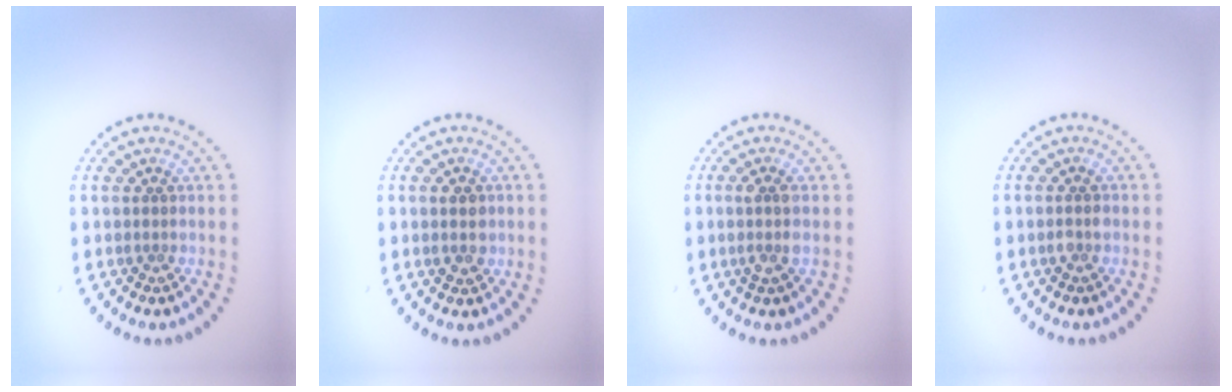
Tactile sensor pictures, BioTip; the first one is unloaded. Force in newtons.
{"total": 1.6, "press": 1.6, "slide": 0.1}
{"total": 1.7, "press": 1.5, "slide": 0.8}
{"total": 0.9, "press": 0.9, "slide": 0.3}